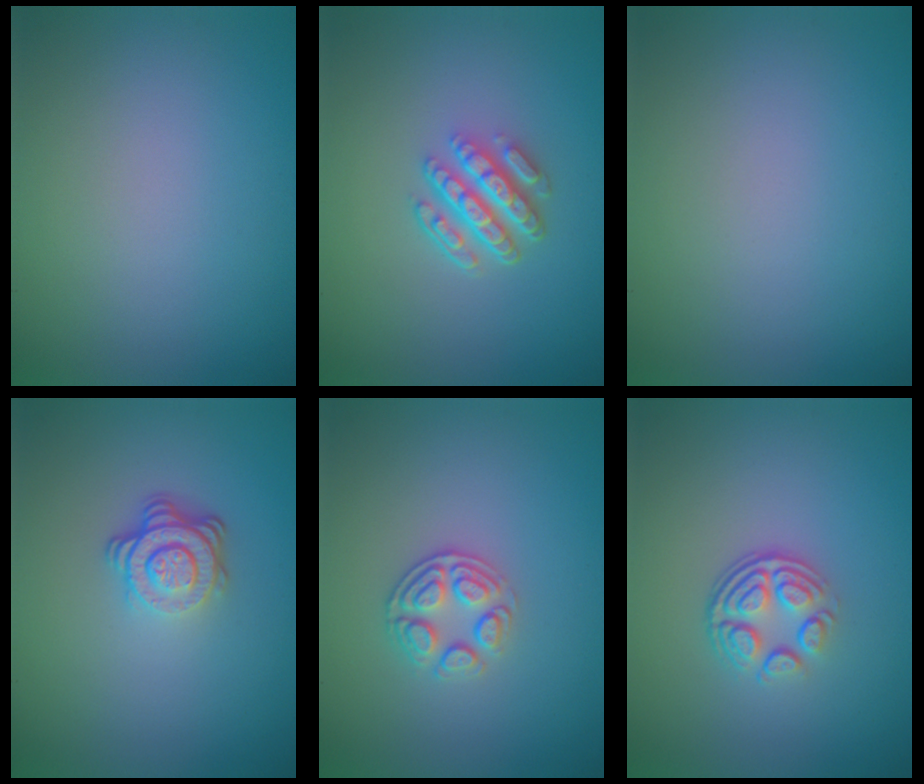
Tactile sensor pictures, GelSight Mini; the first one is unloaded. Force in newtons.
{"total": 4.6, "press": 3.3, "slide": 3.2}
{"total": 0.0}
{"total": 3.9, "press": 2.7, "slide": 2.8}
{"total": 2.6, "press": 2.5, "slide": 0.9}
{"total": 3.9, "press": 2.7, "slide": 2.8}